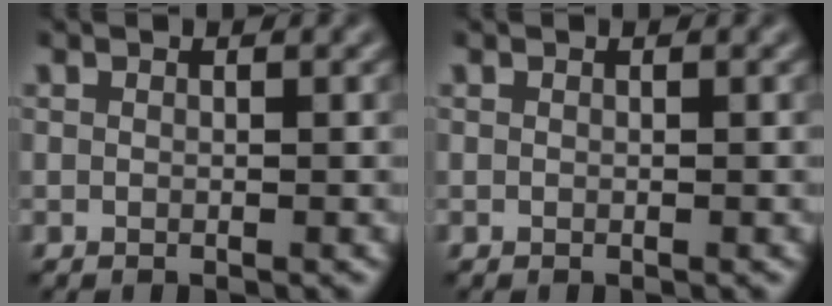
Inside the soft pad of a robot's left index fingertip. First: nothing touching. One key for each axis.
{"total": 0.0}